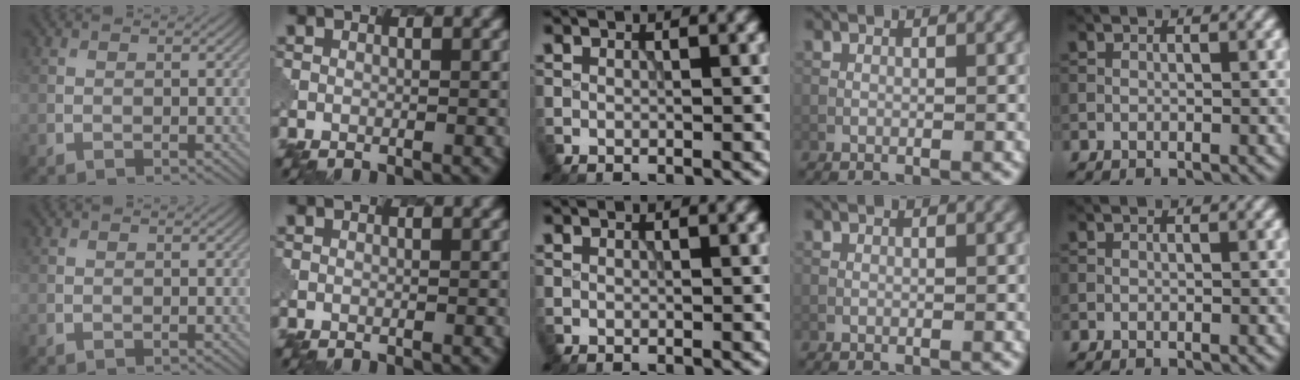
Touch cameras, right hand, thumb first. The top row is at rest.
{}